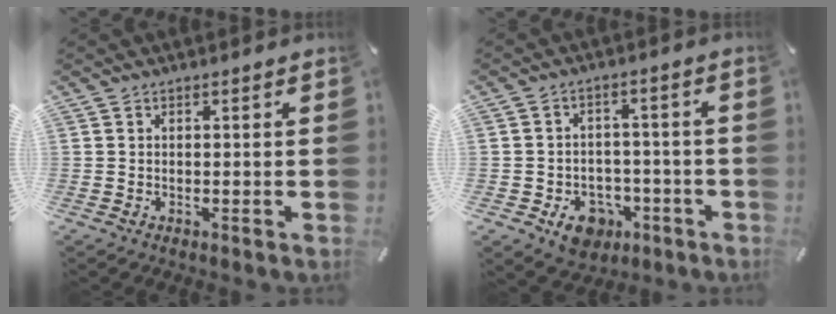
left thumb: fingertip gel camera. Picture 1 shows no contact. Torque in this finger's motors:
{"motor_torque": [-0.44, 0.53, 0.03, 0.03, 0.06]}